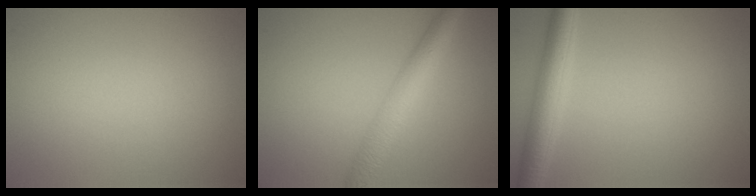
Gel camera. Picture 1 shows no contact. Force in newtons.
{"total": 4.1, "press": 4.1, "slide": 0.1}
{"total": 3.5, "press": 3.5, "slide": 0.1}